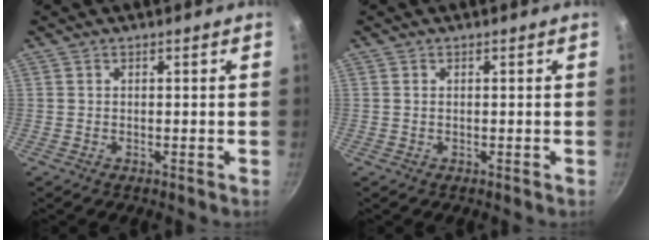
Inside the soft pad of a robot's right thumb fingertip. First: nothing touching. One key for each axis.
{"total": 0.0}